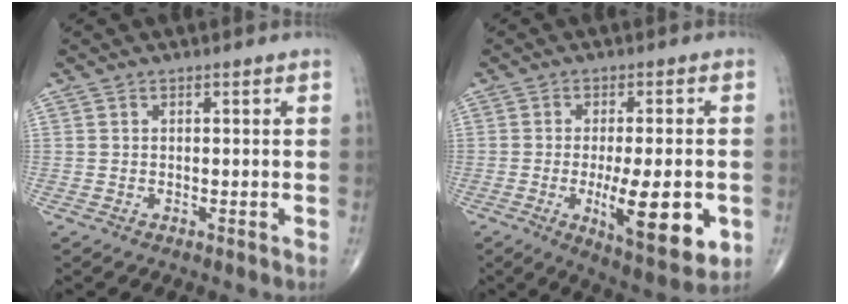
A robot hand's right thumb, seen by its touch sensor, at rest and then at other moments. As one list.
[{"total": 14.4, "force": [-3.4, 4.5, 13.2], "torque": [-0.189, -0.019, -0.042]}]